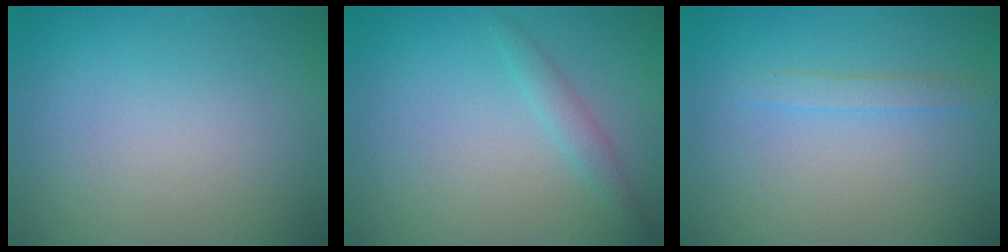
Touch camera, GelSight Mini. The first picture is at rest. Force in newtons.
{"total": 1.4, "press": 1.4, "slide": 0.0}
{"total": 1.3, "press": 1.3, "slide": 0.0}